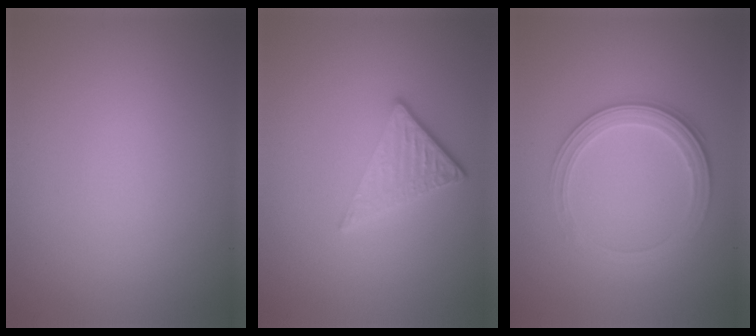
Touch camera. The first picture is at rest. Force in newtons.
{"total": 3.1, "press": 2.5, "slide": 1.9}
{"total": 2.8, "press": 2.7, "slide": 0.7}